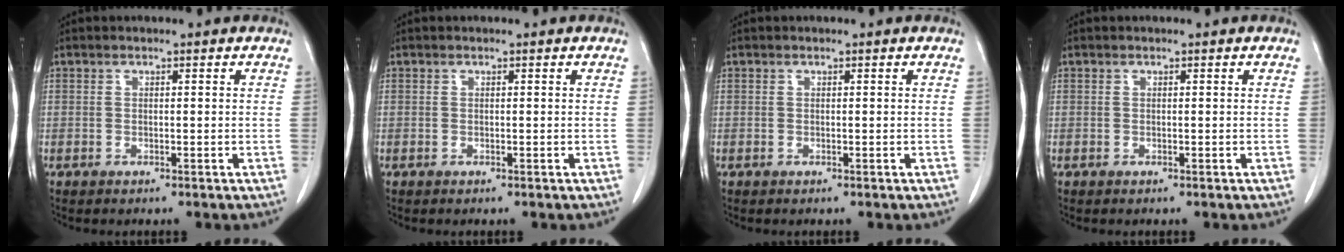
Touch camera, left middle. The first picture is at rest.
{"total": 0.0}
{"total": 0.0}
{"total": 0.0}